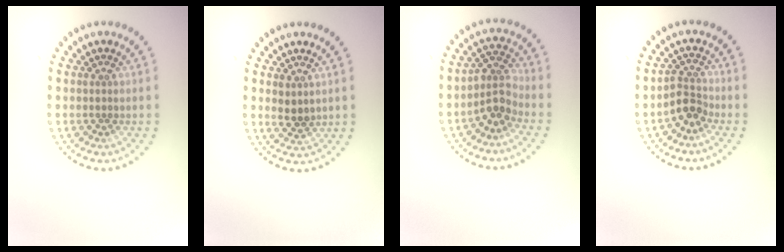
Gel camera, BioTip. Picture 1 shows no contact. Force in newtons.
{"total": 1.5, "press": 1.3, "slide": 0.7}
{"total": 2.8, "press": 2.2, "slide": 1.7}
{"total": 2.3, "press": 1.7, "slide": 1.5}